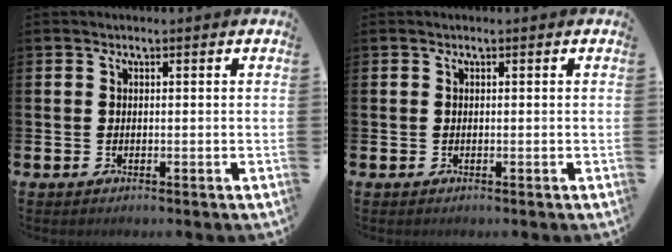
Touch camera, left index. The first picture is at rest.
{"total": 0.0}